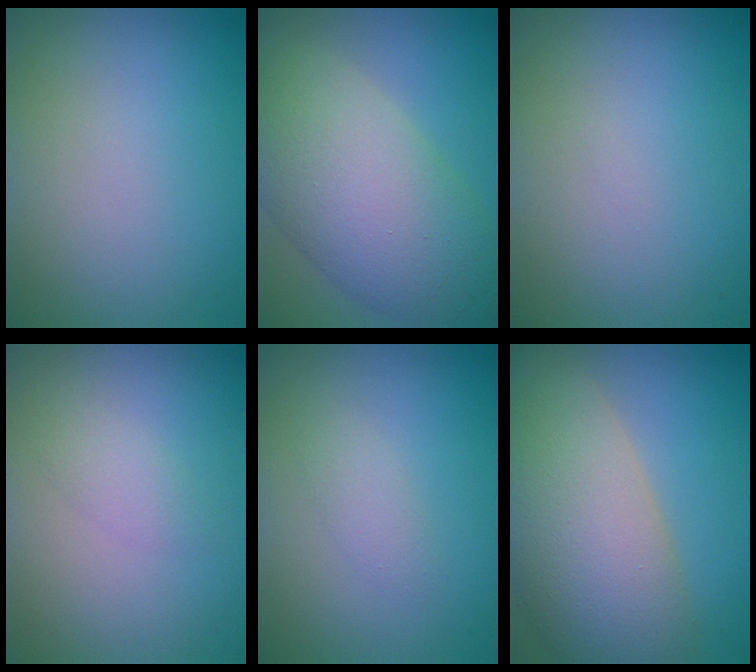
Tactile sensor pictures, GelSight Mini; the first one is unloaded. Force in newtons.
{"total": 11.2, "press": 11.2, "slide": 0.3}
{"total": 0.0}
{"total": 1.3, "press": 1.3, "slide": 0.1}
{"total": 1.4, "press": 1.4, "slide": 0.0}
{"total": 11.3, "press": 11.3, "slide": 1.2}